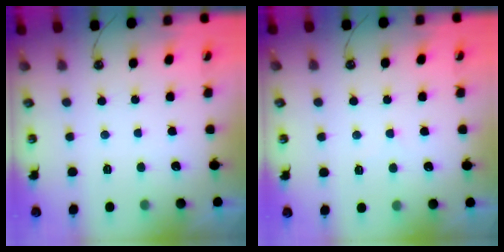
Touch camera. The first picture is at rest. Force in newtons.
{"total": 2.2, "press": 2.2, "slide": 0.3}